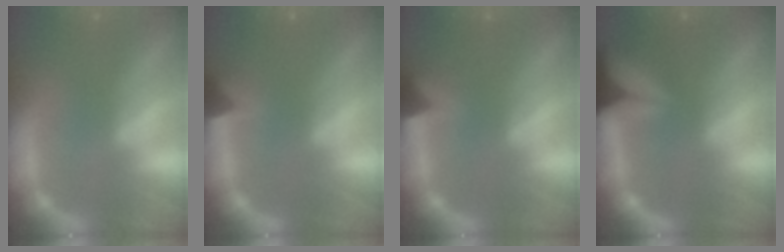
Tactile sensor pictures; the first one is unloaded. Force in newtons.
{"total": 2.4}
{"total": 2.9}
{"total": 9.4}